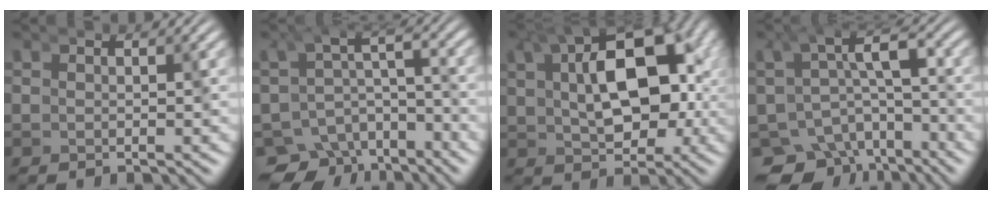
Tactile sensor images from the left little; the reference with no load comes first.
{"total": 7.7, "force": [-5.4, 4.6, 2.9], "torque": [-0.034, -0.034, -0.088]}
{"total": 8.4, "force": [1.5, 4.4, 7.0], "torque": [-0.115, -0.010, 0.025]}
{"total": 8.1, "force": [-4.8, 5.3, 3.8], "torque": [-0.065, -0.042, -0.072]}